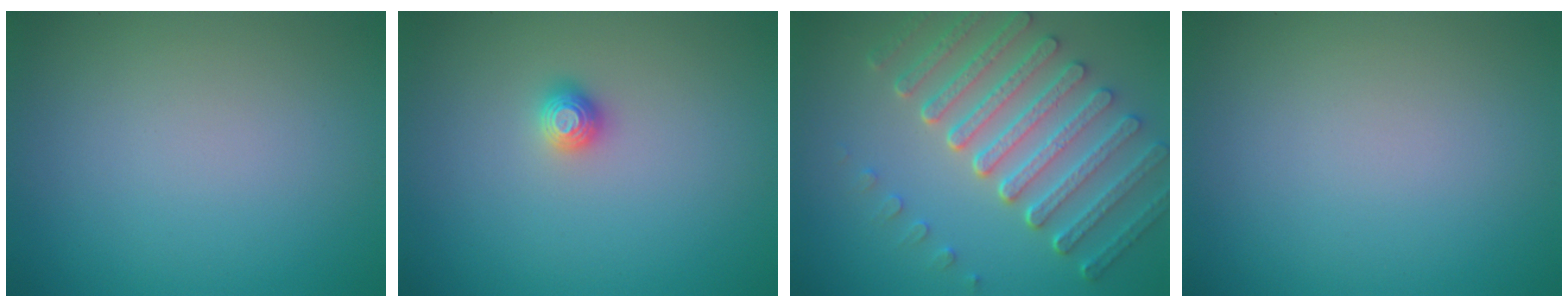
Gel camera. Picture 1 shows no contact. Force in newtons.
{"total": 1.2, "press": 1.1, "slide": 0.3}
{"total": 7.1, "press": 5.3, "slide": 4.7}
{"total": 0.0}